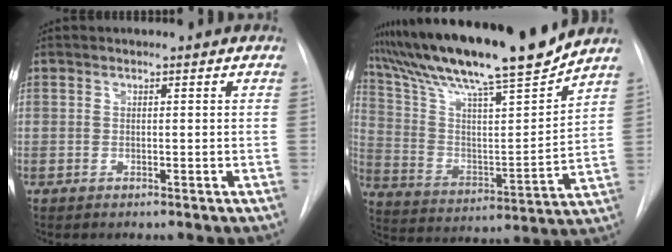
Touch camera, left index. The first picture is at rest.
{"total": 20.7, "force": [18.0, -0.3, 10.2], "torque": [-0.181, -0.017, 0.301]}